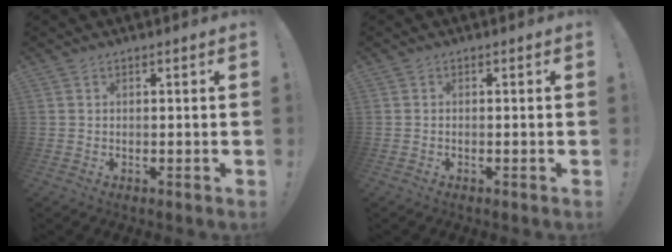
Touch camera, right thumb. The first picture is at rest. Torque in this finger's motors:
{"motor_torque": [-0.30, 0.03, -0.07, 0.02, -0.14]}